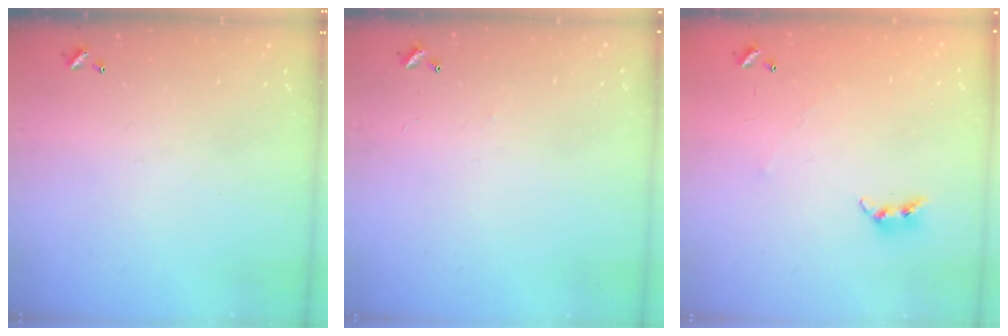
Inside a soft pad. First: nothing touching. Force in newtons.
{"total": 4.0, "press": 3.9, "slide": 0.3}
{"total": 5.0, "press": 4.9, "slide": 0.2}